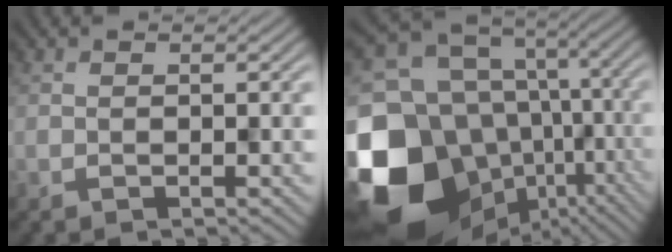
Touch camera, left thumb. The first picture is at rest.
{"total": 20.1, "force": [-6.6, 15.4, 11.1], "torque": [-0.306, -0.026, -0.071]}